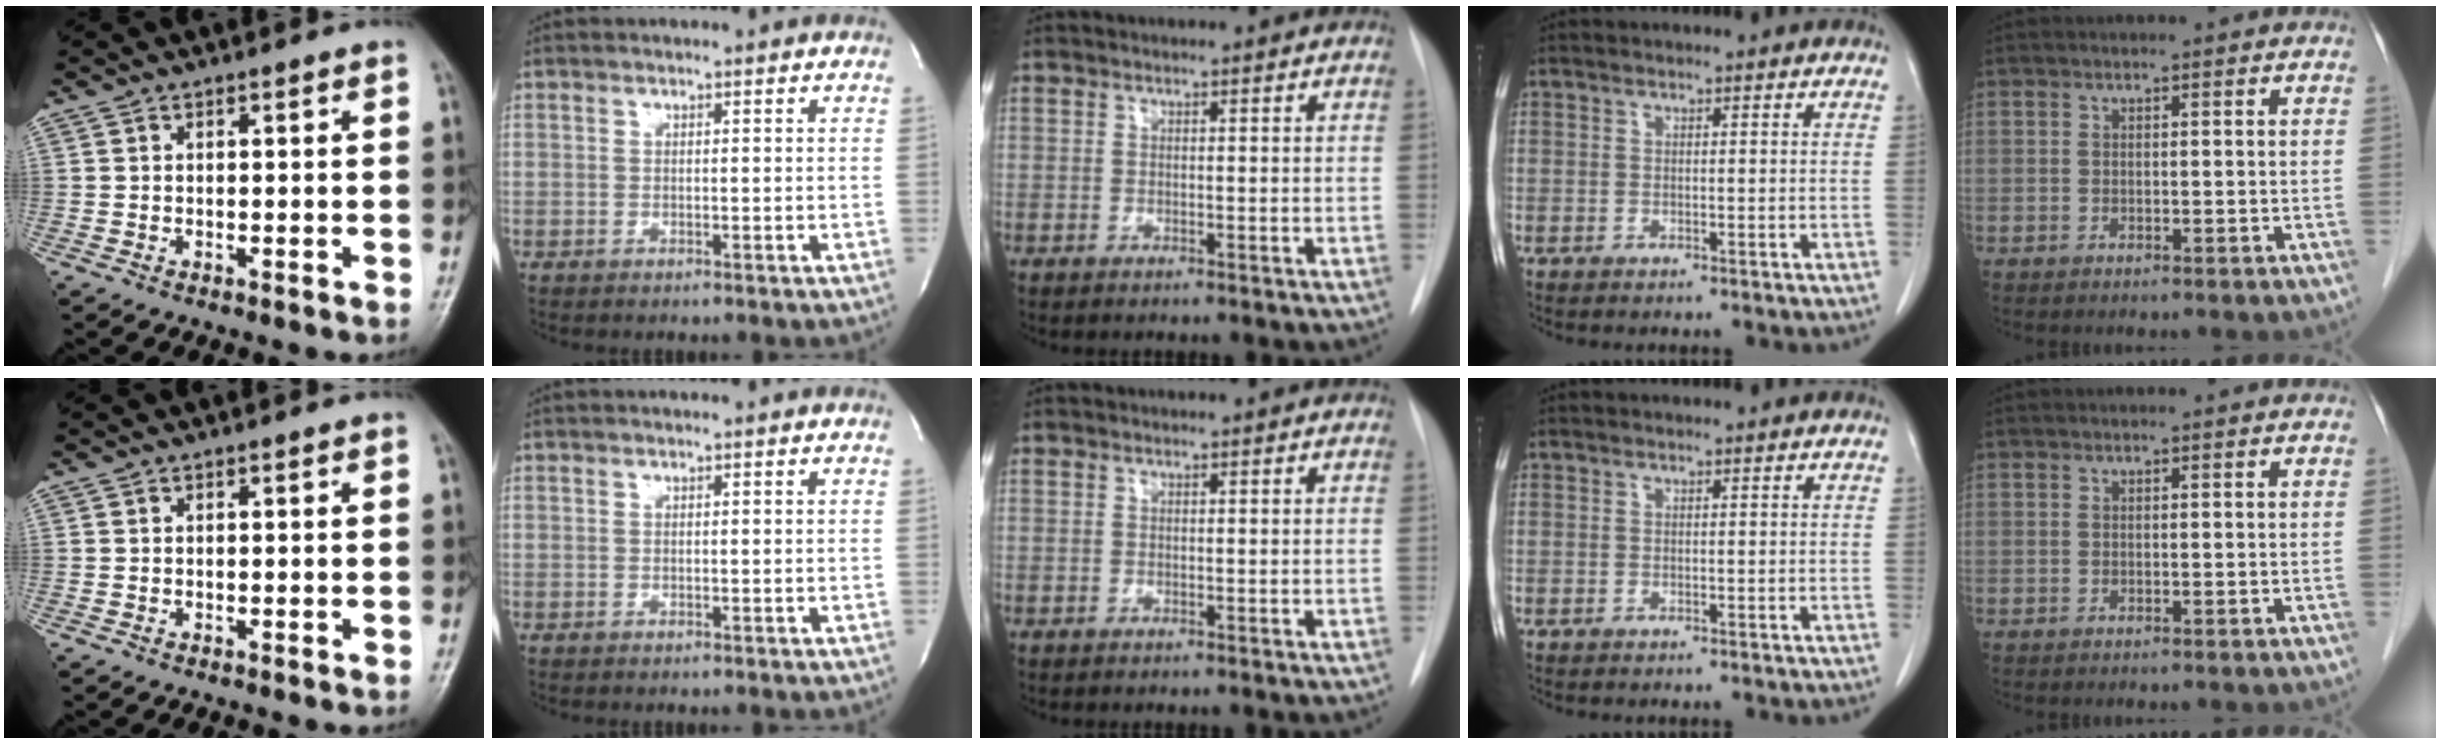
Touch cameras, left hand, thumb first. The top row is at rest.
{}